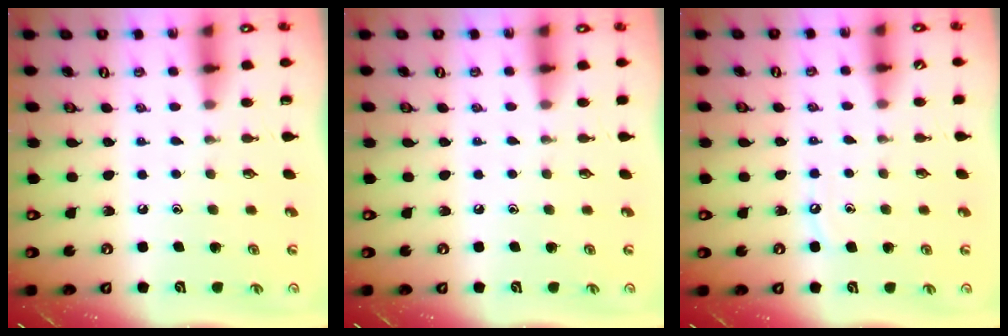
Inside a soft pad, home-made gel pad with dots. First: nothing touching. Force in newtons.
{"total": 2.3, "press": 2.2, "slide": 0.4}
{"total": 4.8, "press": 4.7, "slide": 0.7}